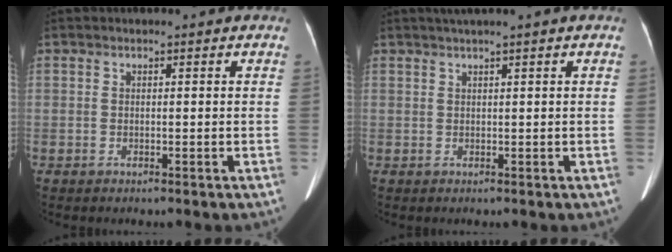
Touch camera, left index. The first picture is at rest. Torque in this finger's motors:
{"motor_torque": [-0.28, 0.08, -0.14, 0.01]}